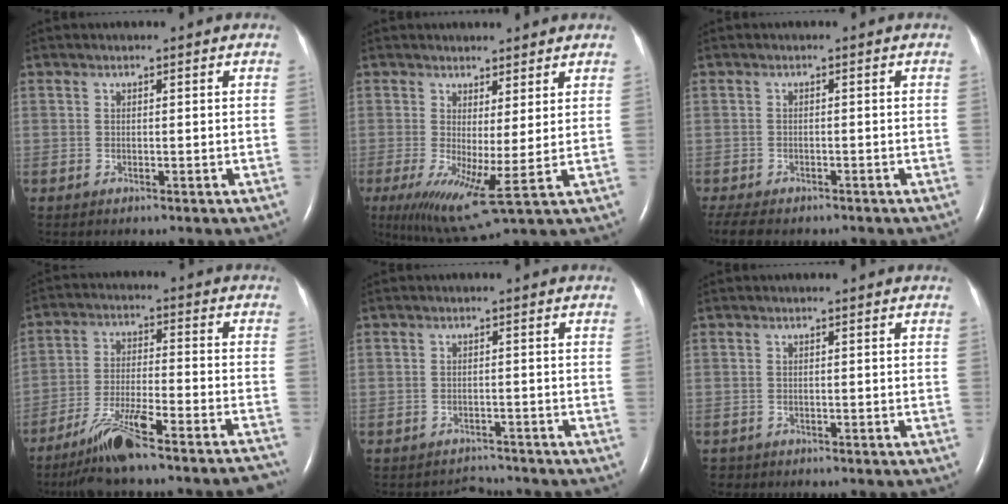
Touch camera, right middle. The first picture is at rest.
{"total": 9.2, "force": [-1.0, 0.7, 9.1], "torque": [-0.170, -0.018, -0.009]}
{"total": 7.8, "force": [-6.3, 2.9, 3.6], "torque": [-0.066, -0.008, -0.089]}
{"total": 15.4, "force": [-13.0, 0.0, 8.2], "torque": [-0.120, -0.005, -0.214]}
{"total": 2.3, "force": [-2.0, 0.4, -0.9], "torque": [0.010, -0.003, -0.029]}
{"total": 1.0, "force": [-0.9, 0.4, -0.1], "torque": [-0.001, -0.002, -0.016]}